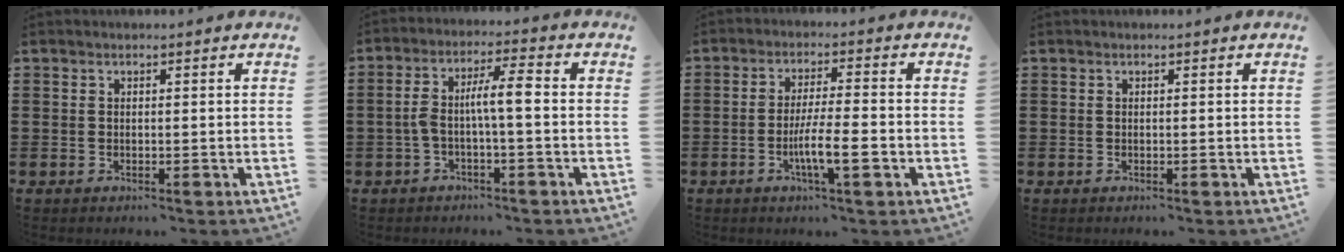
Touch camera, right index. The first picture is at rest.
{"total": 6.0, "force": [-0.7, 1.1, 5.8], "torque": [-0.116, 0.005, -0.020]}
{"total": 7.0, "force": [-2.4, 0.8, 6.5], "torque": [-0.127, -0.012, -0.046]}
{"total": 0.0}